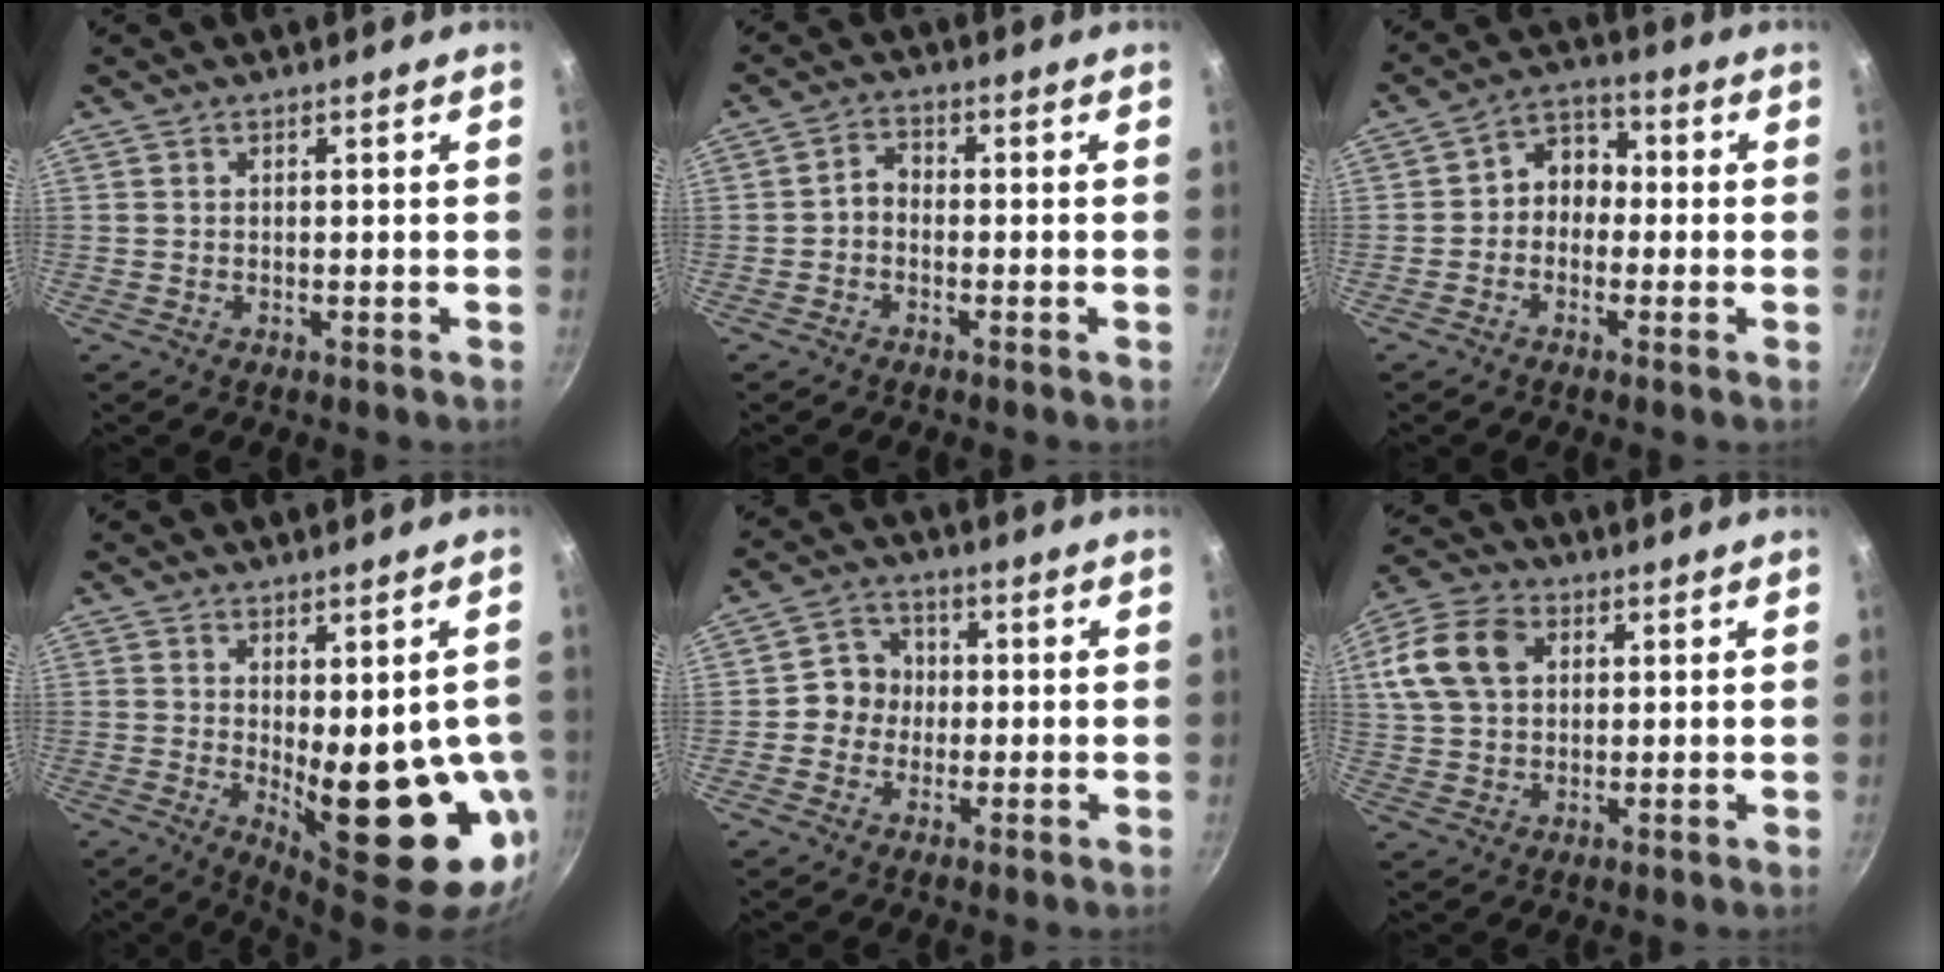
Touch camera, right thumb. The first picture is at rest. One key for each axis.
{"total": 2.8, "fx": -1.1, "fy": 1.9, "fz": 1.6, "tx": -0.027, "ty": 0.022, "tz": -0.027}
{"total": 6.5, "fx": -0.8, "fy": 5.3, "fz": 3.6, "tx": -0.016, "ty": 0.028, "tz": -0.032}
{"total": 17.4, "fx": -2.2, "fy": 7.1, "fz": 15.7, "tx": -0.175, "ty": -0.024, "tz": -0.007}
{"total": 6.0, "fx": -0.3, "fy": 5.7, "fz": 2.0, "tx": 0.007, "ty": 0.015, "tz": -0.020}
{"total": 13.6, "fx": 3.7, "fy": 9.9, "fz": 8.6, "tx": -0.166, "ty": 0.013, "tz": 0.059}